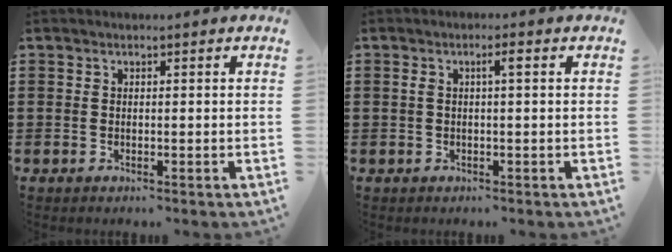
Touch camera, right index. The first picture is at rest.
{"total": 2.0, "force": [0.3, 0.2, 1.9], "torque": [-0.030, -0.001, 0.002]}